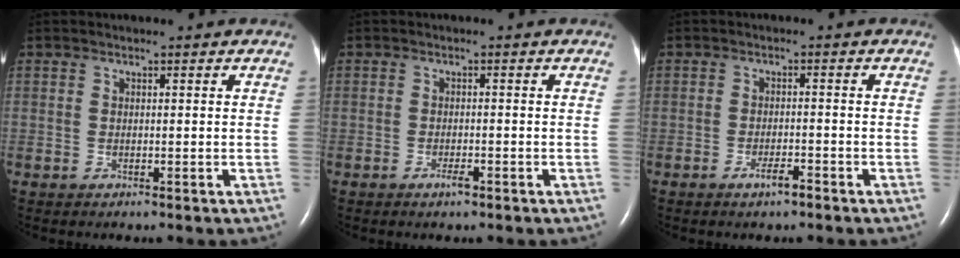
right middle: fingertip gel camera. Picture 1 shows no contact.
{"total": 1.5, "force": [-1.0, 0.3, 1.0], "torque": [-0.022, -0.001, -0.015]}
{"total": 2.3, "force": [-1.7, 0.3, 1.6], "torque": [-0.031, -0.001, -0.029]}